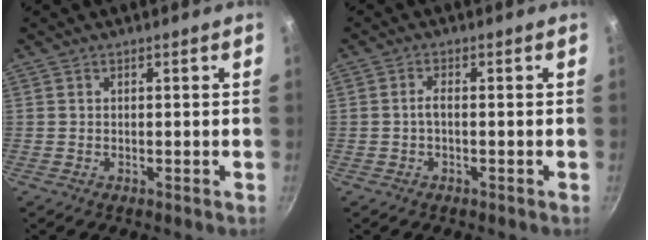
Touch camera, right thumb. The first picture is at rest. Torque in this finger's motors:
{"motor_torque": [-0.15, -0.05, 0.48, -0.12, -0.01]}